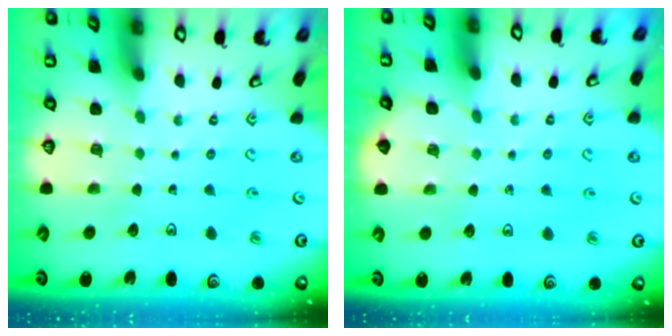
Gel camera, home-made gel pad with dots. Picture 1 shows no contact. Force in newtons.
{"total": 1.5, "press": 1.5, "slide": 0.3}